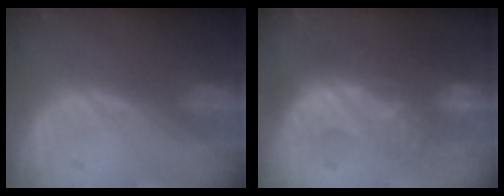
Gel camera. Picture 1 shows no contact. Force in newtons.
{"total": 9.4, "press": 8.9, "slide": 2.9}